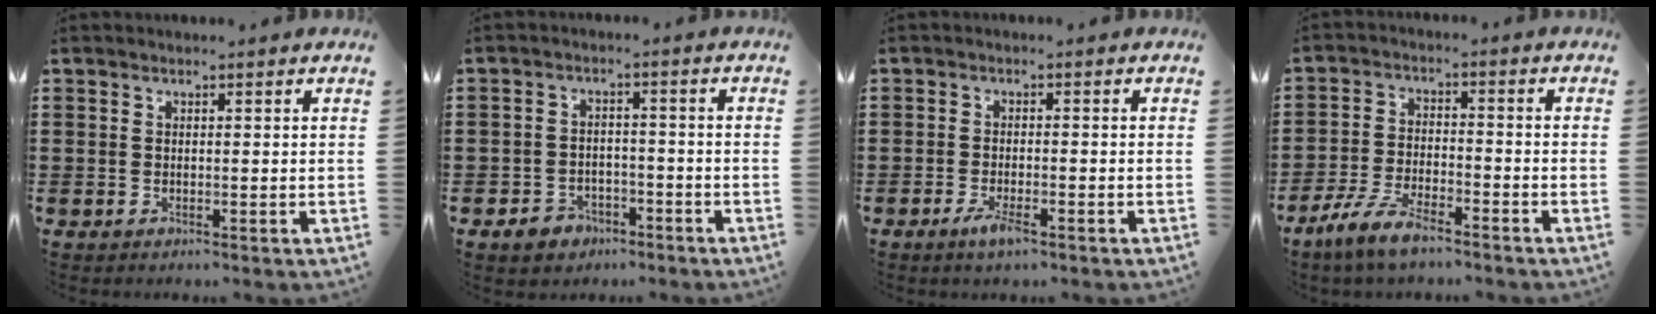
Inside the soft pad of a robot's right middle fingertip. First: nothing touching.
{"total": 3.4, "force": [-2.8, 1.9, 0.7], "torque": [-0.025, 0.007, -0.060]}
{"total": 3.1, "force": [-1.7, 0.7, 2.5], "torque": [-0.054, -0.004, -0.034]}
{"total": 6.8, "force": [-5.3, 1.7, 3.9], "torque": [-0.096, -0.005, -0.106]}